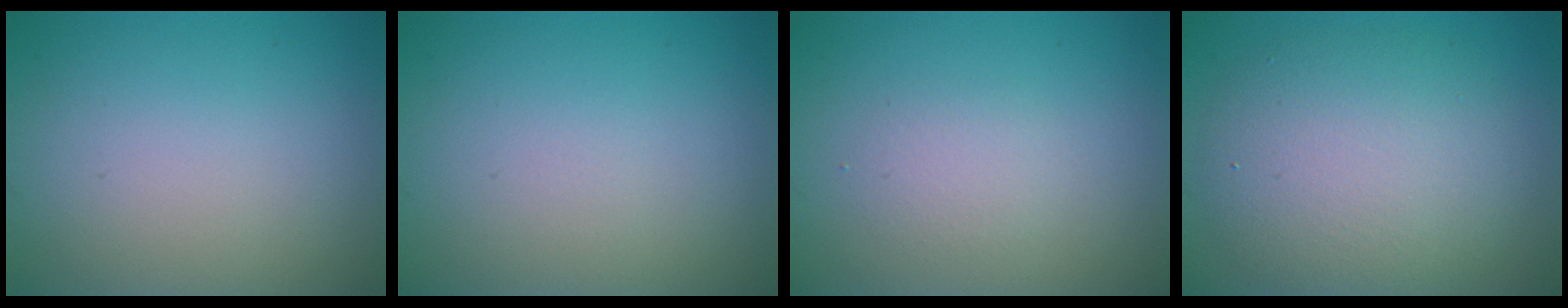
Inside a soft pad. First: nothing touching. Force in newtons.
{"total": 0.0}
{"total": 1.5, "press": 1.5, "slide": 0.2}
{"total": 7.2, "press": 7.2, "slide": 0.5}